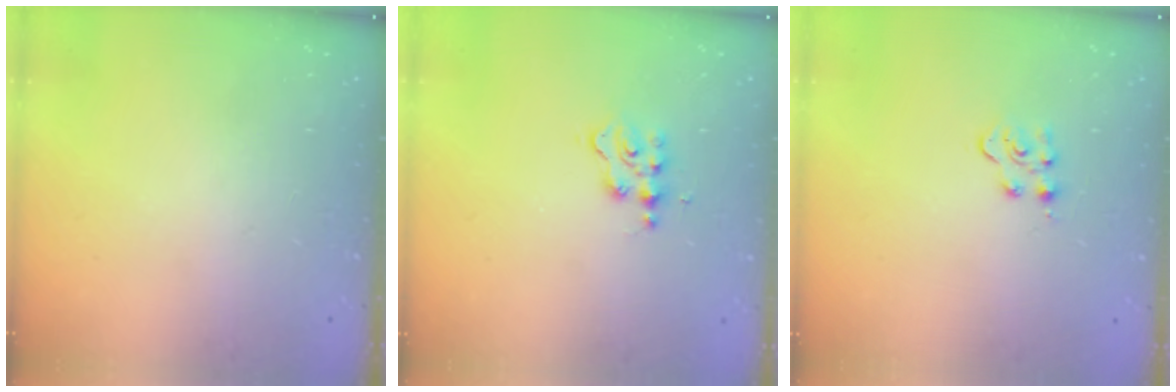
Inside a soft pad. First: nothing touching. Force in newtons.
{"total": 3.0, "press": 3.0, "slide": 0.2}
{"total": 4.1, "press": 4.1, "slide": 0.5}